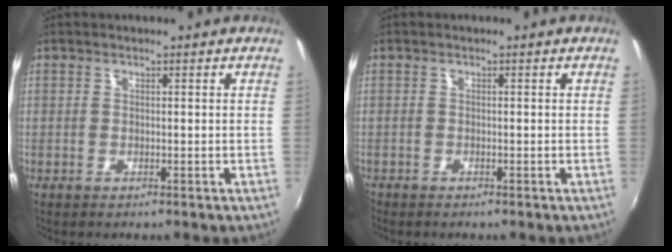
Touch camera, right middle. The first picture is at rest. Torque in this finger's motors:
{"motor_torque": [0.03, -0.05, -0.03, 0.02]}